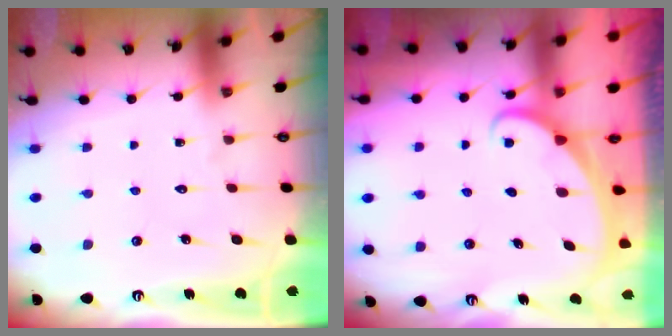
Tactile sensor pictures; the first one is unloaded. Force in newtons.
{"total": 1.8, "press": 1.8, "slide": 0.1}